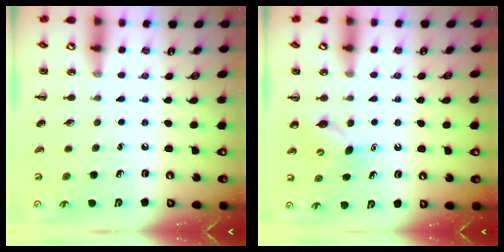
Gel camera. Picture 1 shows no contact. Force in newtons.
{"total": 6.8, "press": 6.6, "slide": 1.6}